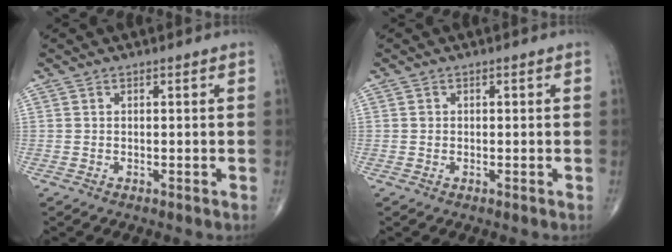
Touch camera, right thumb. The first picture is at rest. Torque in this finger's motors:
{"motor_torque": [-0.03, 0.22, 0.12, 0.02, -0.02]}